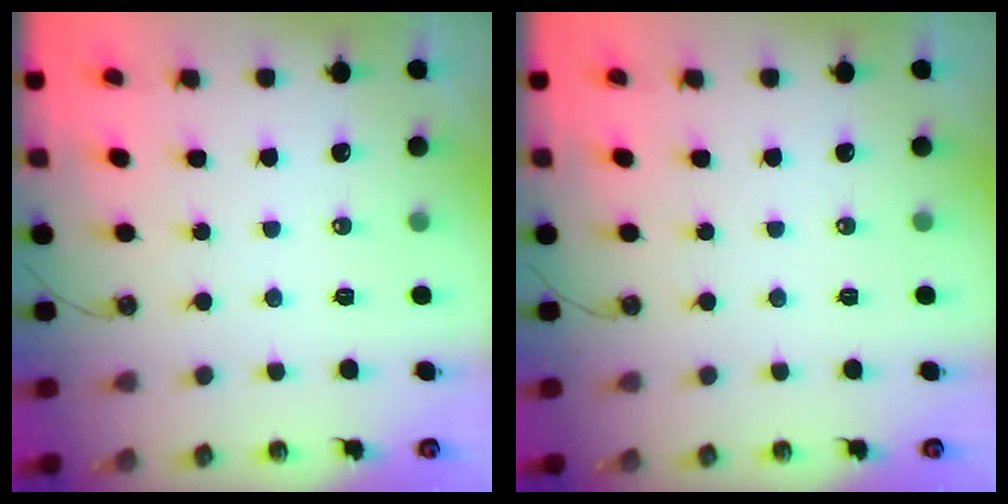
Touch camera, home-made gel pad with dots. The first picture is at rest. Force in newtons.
{"total": 0.0}